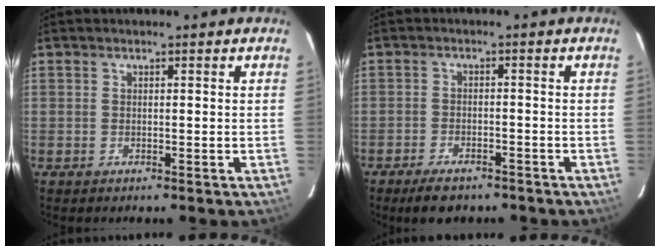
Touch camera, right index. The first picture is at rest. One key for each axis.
{"total": 6.3, "fx": -5.1, "fy": 2.5, "fz": 2.8, "tx": -0.068, "ty": -0.003, "tz": -0.078}